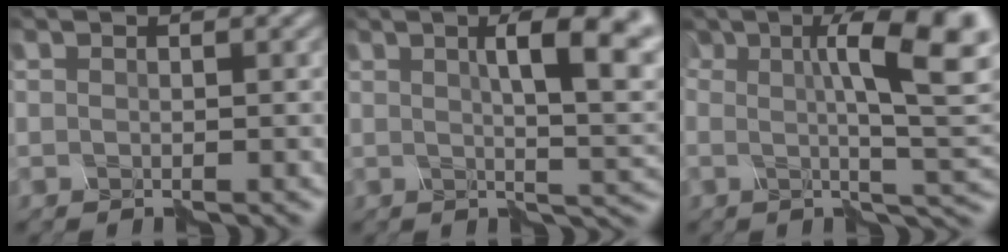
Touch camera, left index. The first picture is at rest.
{"total": 9.6, "force": [2.9, 3.2, 8.6], "torque": [-0.078, 0.023, 0.040]}
{"total": 9.4, "force": [2.7, 2.1, 8.7], "torque": [-0.113, 0.014, 0.047]}